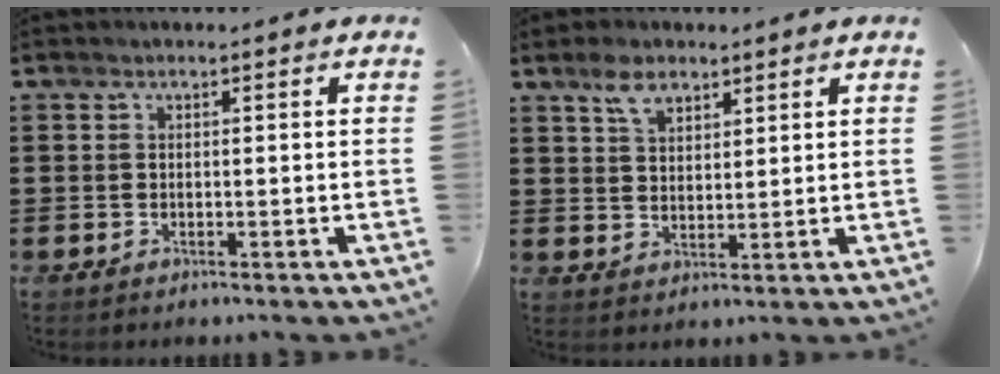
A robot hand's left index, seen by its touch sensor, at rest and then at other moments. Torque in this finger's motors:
{"motor_torque": [0.03, 0.01, -0.02, 0.00]}